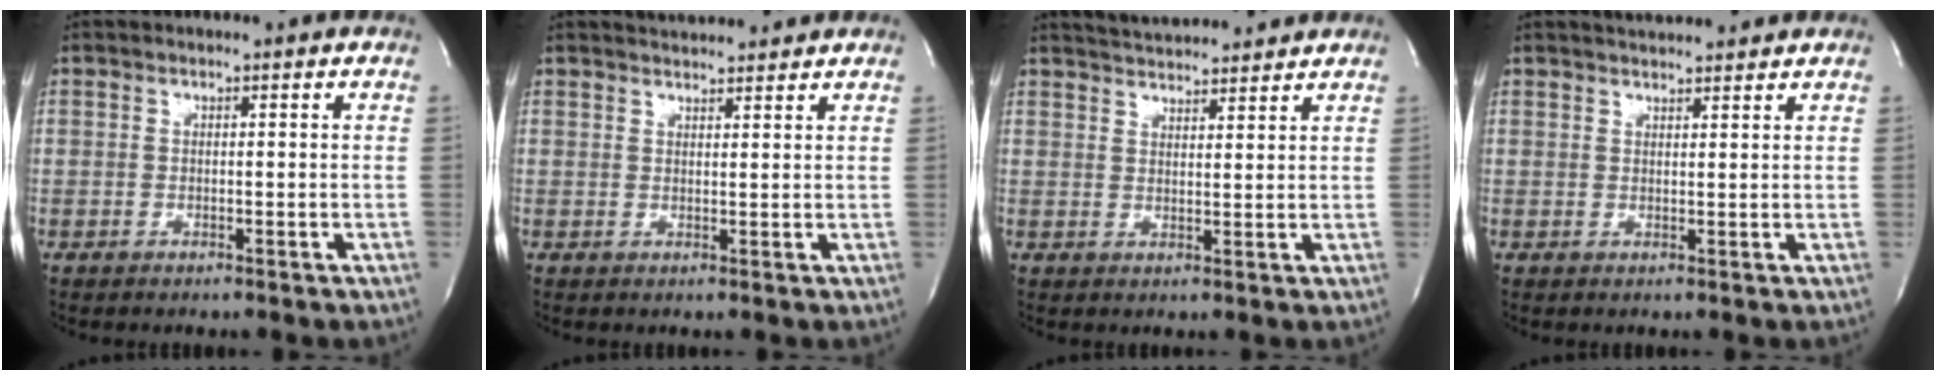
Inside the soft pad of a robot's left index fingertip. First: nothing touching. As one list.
[{"total": 4.9, "force": [4.8, 0.7, 1.1], "torque": [-0.022, 0.021, 0.066]}, {"total": 8.6, "force": [8.2, 0.9, 2.4], "torque": [-0.047, 0.021, 0.124]}, {"total": 5.1, "force": [4.8, 0.6, 1.4], "torque": [-0.026, 0.023, 0.066]}]